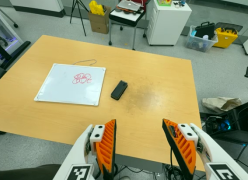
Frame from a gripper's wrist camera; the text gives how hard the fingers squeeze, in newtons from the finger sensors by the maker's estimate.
{"total": 0.0}